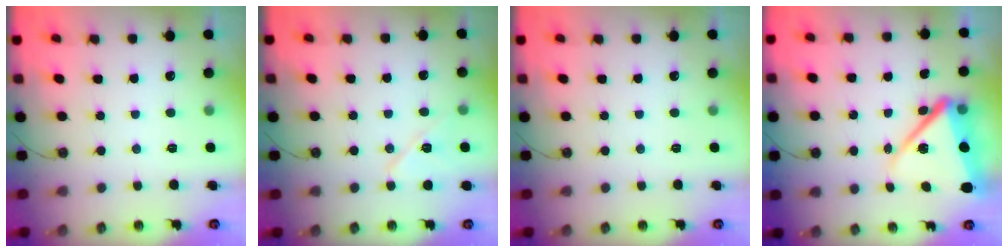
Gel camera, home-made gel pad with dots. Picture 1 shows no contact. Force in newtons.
{"total": 9.0, "press": 7.8, "slide": 4.5}
{"total": 0.0}
{"total": 13.1, "press": 12.9, "slide": 1.8}